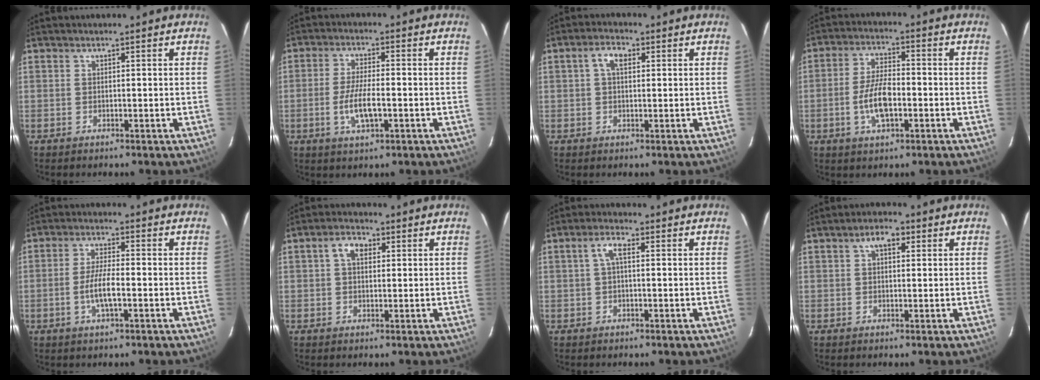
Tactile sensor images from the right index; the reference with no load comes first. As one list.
[{"total": 6.7, "force": [-2.0, 2.1, 6.0], "torque": [-0.123, -0.007, -0.035]}, {"total": 3.4, "force": [0.9, 2.0, 2.7], "torque": [-0.049, 0.012, 0.016]}, {"total": 8.1, "force": [-2.4, 3.3, 7.0], "torque": [-0.141, 0.002, -0.044]}, {"total": 5.6, "force": [-1.8, 1.2, 5.1], "torque": [-0.103, -0.003, -0.034]}, {"total": 3.8, "force": [1.0, 2.6, 2.6], "torque": [-0.046, 0.015, 0.018]}, {"total": 2.8, "force": [0.3, 1.0, 2.6], "torque": [-0.054, 0.010, 0.006]}, {"total": 3.5, "force": [1.2, 2.0, 2.6], "torque": [-0.040, 0.014, 0.020]}]